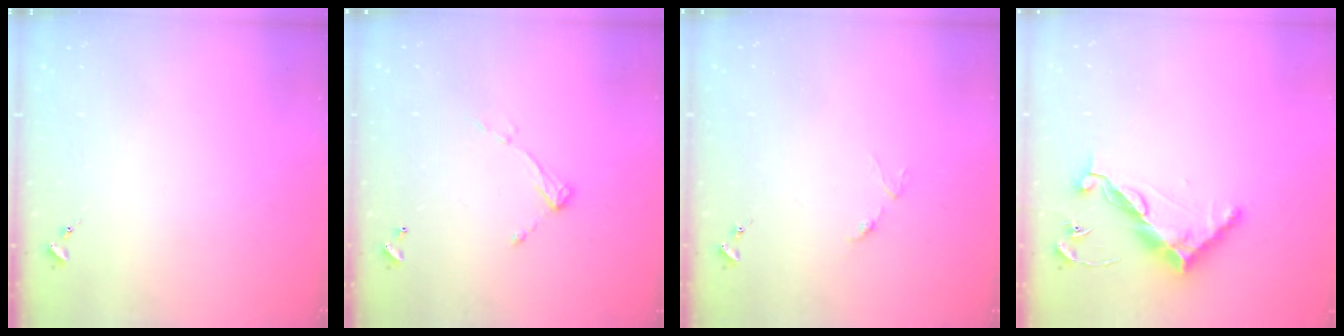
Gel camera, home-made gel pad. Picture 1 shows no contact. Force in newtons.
{"total": 6.9, "press": 6.9, "slide": 0.4}
{"total": 3.7, "press": 3.7, "slide": 0.3}
{"total": 12.1, "press": 12.0, "slide": 0.4}